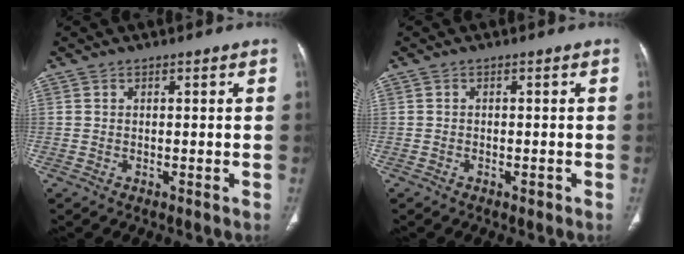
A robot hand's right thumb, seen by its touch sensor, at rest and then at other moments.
{"total": 0.8, "force": [-0.5, 0.5, 0.4], "torque": [-0.006, 0.000, -0.009]}